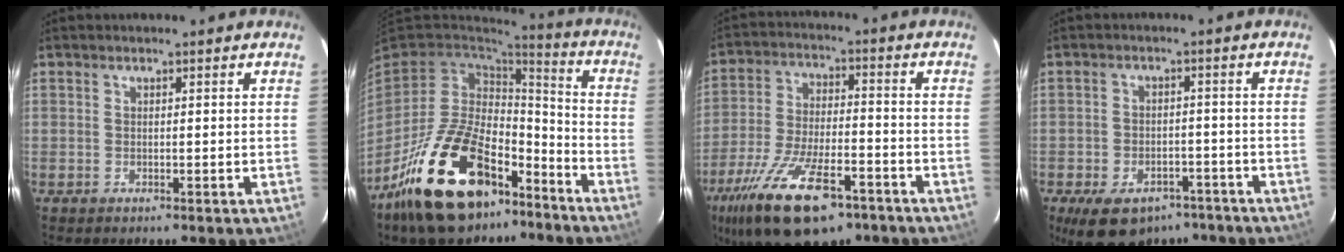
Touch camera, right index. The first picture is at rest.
{"total": 24.2, "force": [-15.0, 12.1, 14.7], "torque": [-0.288, 0.003, -0.234]}
{"total": 20.1, "force": [-12.8, 7.7, 13.5], "torque": [-0.274, -0.044, -0.210]}
{"total": 12.8, "force": [-9.1, 7.2, 5.5], "torque": [-0.127, 0.001, -0.118]}